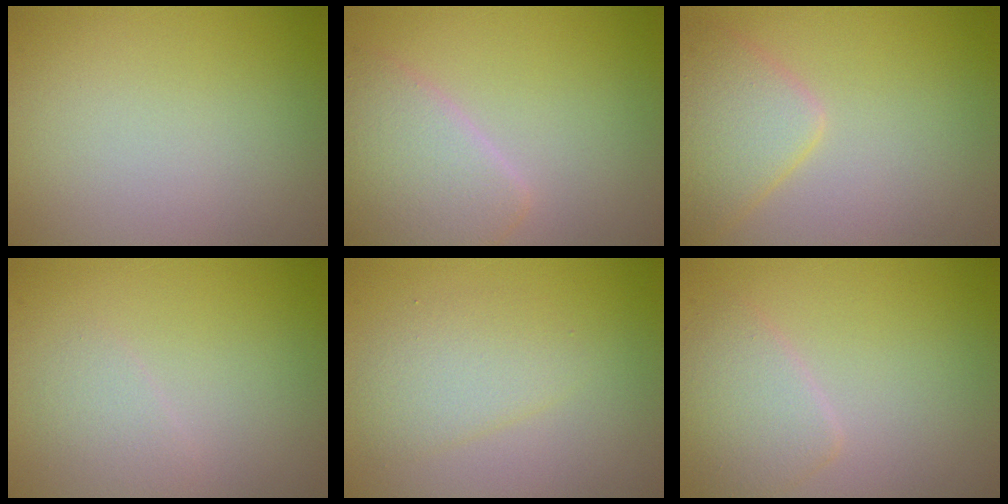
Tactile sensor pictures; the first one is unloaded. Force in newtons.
{"total": 4.7, "press": 4.7, "slide": 0.1}
{"total": 4.0, "press": 3.9, "slide": 0.2}
{"total": 1.3, "press": 1.3, "slide": 0.0}
{"total": 2.6, "press": 2.6, "slide": 0.0}
{"total": 2.9, "press": 2.9, "slide": 0.1}